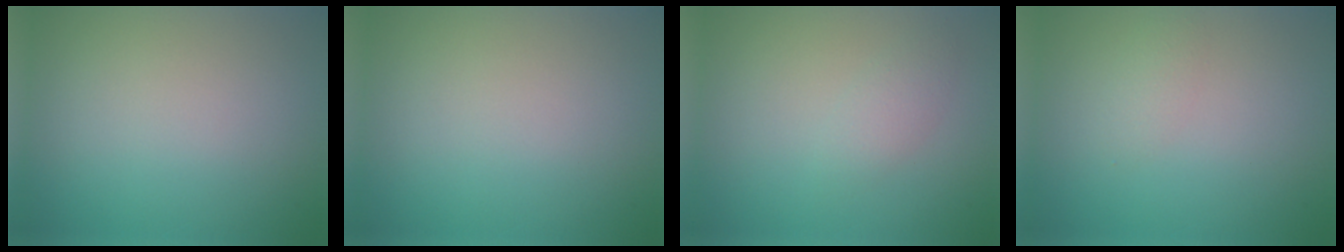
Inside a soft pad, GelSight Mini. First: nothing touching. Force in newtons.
{"total": 0.0}
{"total": 1.4, "press": 1.4, "slide": 0.1}
{"total": 1.1, "press": 1.1, "slide": 0.1}